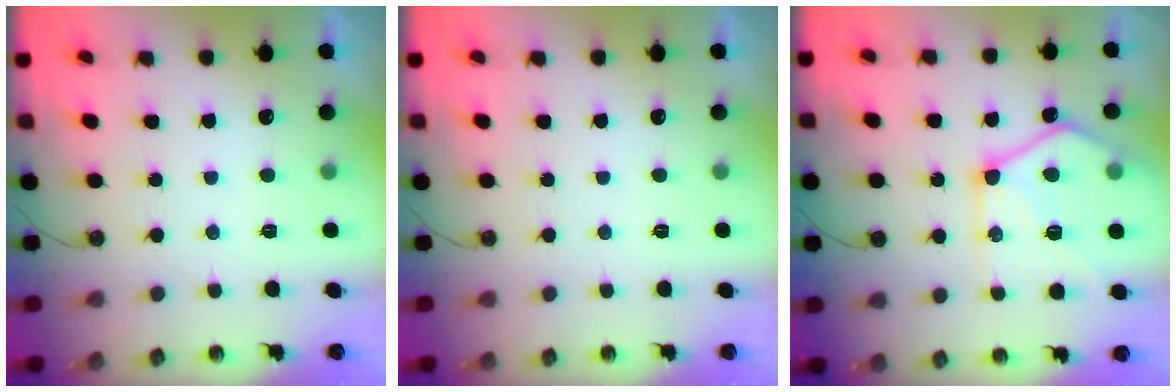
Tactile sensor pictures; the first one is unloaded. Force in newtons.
{"total": 0.0}
{"total": 18.9, "press": 18.8, "slide": 1.7}